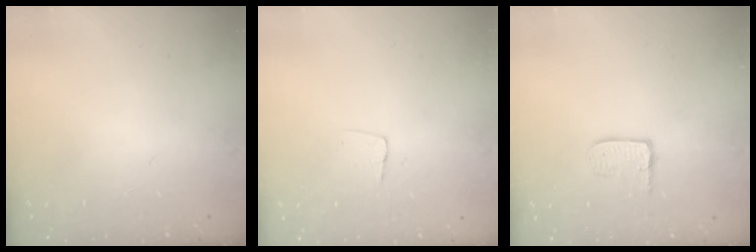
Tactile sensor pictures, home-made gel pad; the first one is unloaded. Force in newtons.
{"total": 4.1, "press": 4.1, "slide": 0.3}
{"total": 5.7, "press": 5.7, "slide": 0.5}